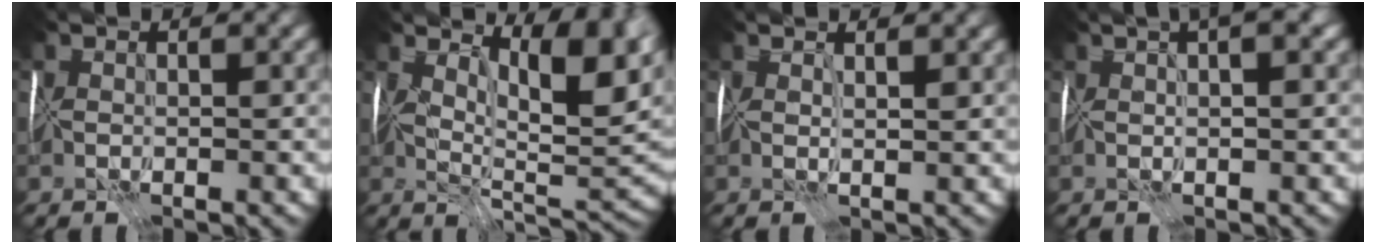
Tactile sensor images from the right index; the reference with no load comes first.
{"total": 8.8, "force": [5.3, 2.6, 6.5], "torque": [-0.089, -0.001, 0.099]}
{"total": 2.4, "force": [2.2, 0.2, 0.9], "torque": [-0.003, 0.008, 0.039]}
{"total": 4.9, "force": [3.2, 1.4, 3.5], "torque": [-0.035, 0.030, 0.044]}